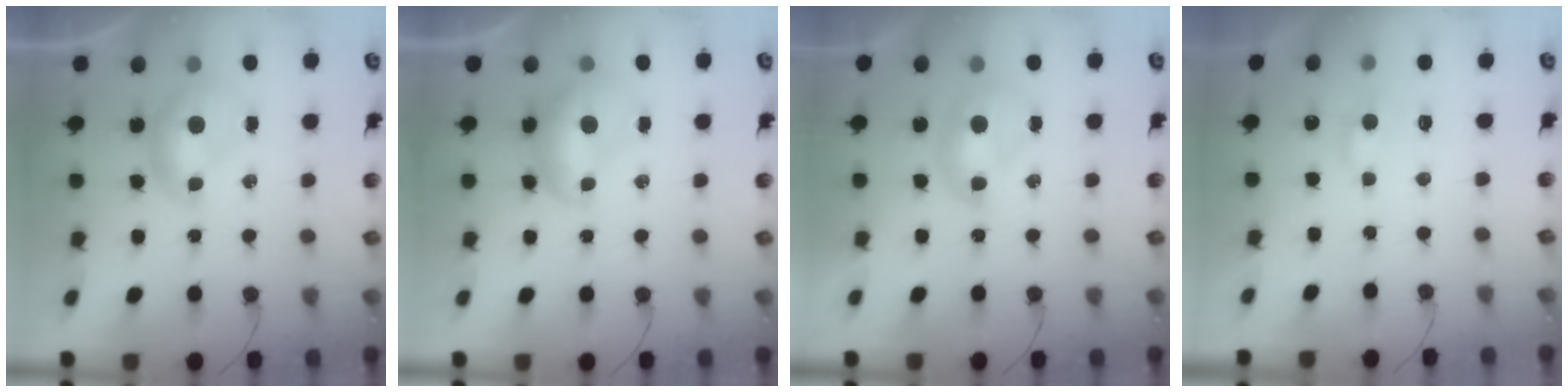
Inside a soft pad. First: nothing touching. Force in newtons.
{"total": 1.4, "press": 1.3, "slide": 0.4}
{"total": 1.2, "press": 1.2, "slide": 0.3}
{"total": 2.5, "press": 2.4, "slide": 0.4}